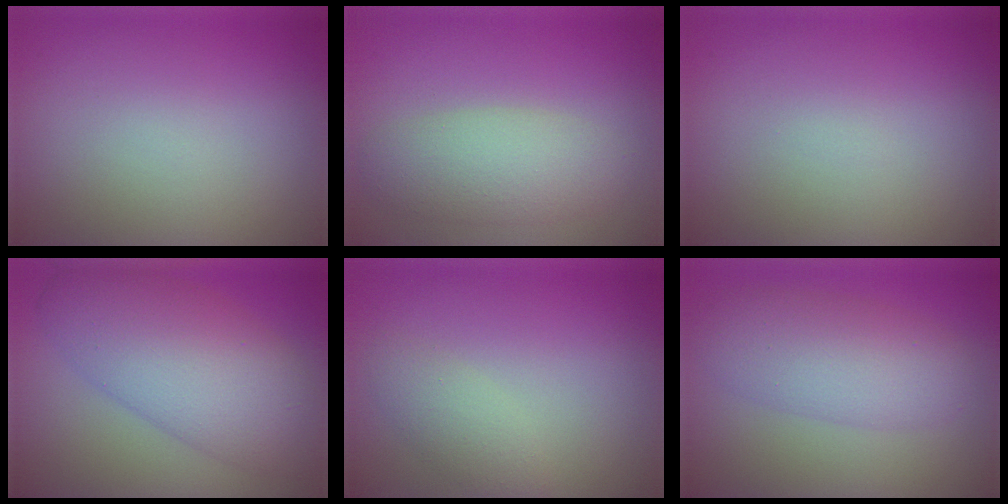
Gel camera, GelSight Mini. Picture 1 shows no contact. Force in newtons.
{"total": 4.2, "press": 4.2, "slide": 0.1}
{"total": 0.0}
{"total": 8.4, "press": 8.4, "slide": 0.2}
{"total": 2.0, "press": 2.0, "slide": 0.1}
{"total": 5.1, "press": 5.1, "slide": 0.1}